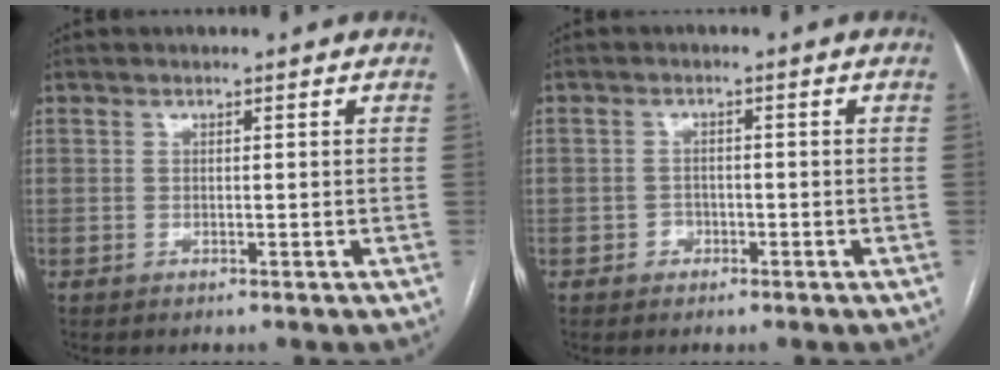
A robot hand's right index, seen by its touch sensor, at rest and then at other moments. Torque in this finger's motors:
{"motor_torque": [-0.90, 0.69, -1.05, -0.21]}